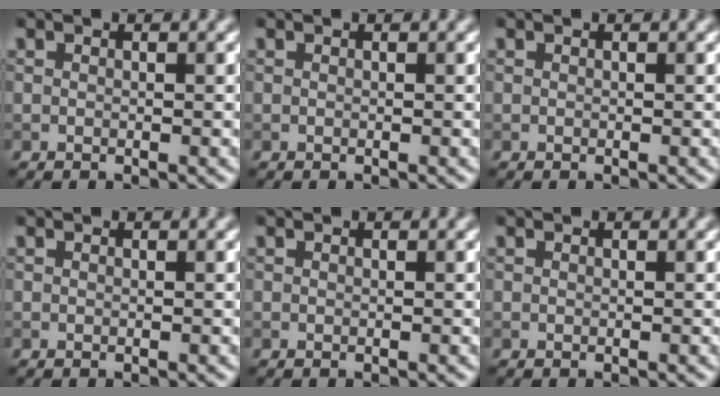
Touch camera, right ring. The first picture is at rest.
{"total": 0.0}
{"total": 0.0}
{"total": 0.0}
{"total": 0.0}
{"total": 0.0}